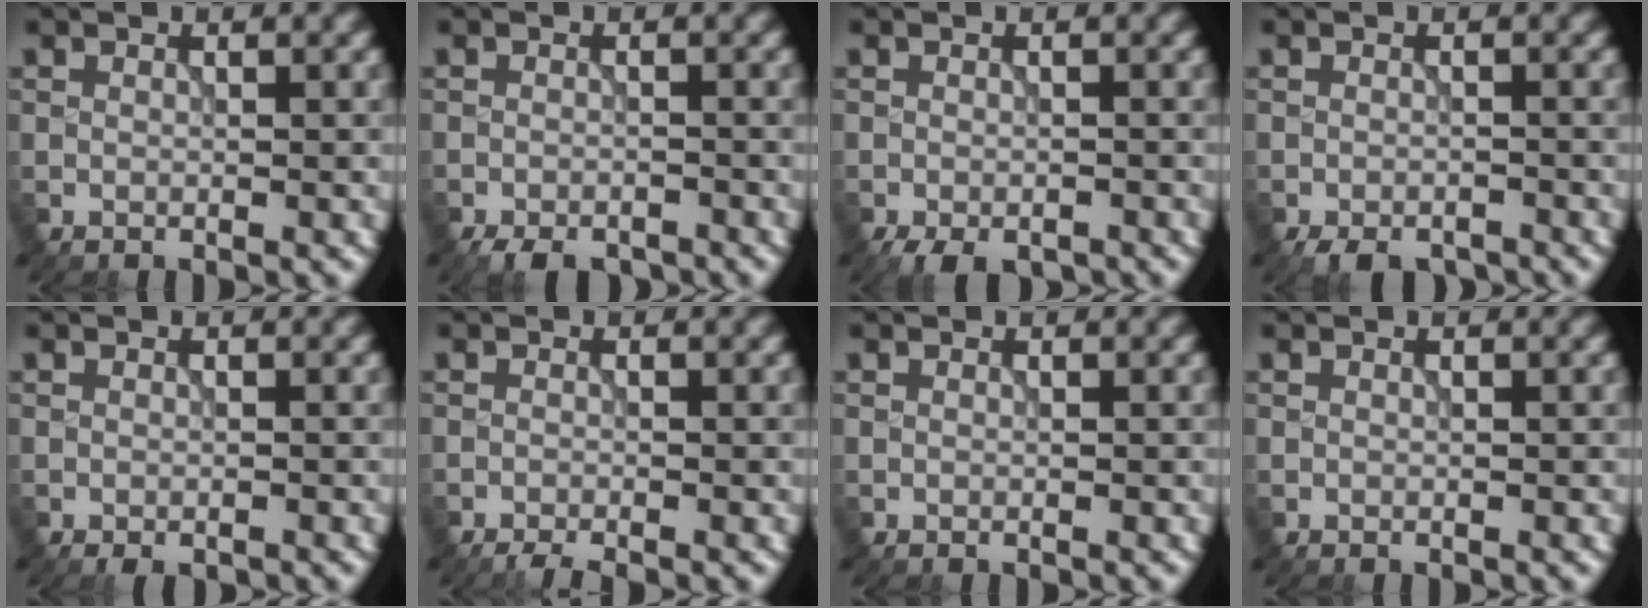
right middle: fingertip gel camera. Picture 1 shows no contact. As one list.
[{"total": 3.8, "force": [-3.3, 1.3, 1.5], "torque": [-0.025, -0.011, -0.055]}, {"total": 3.1, "force": [-2.4, 1.1, 1.6], "torque": [-0.025, -0.010, -0.037]}, {"total": 3.3, "force": [-2.8, 1.2, 1.4], "torque": [-0.019, -0.008, -0.046]}, {"total": 1.2, "force": [-0.9, 0.4, 0.7], "torque": [-0.009, -0.005, -0.011]}, {"total": 1.6, "force": [-1.3, 0.2, 0.8], "torque": [-0.010, -0.004, -0.028]}, {"total": 0.0}, {"total": 0.0}]